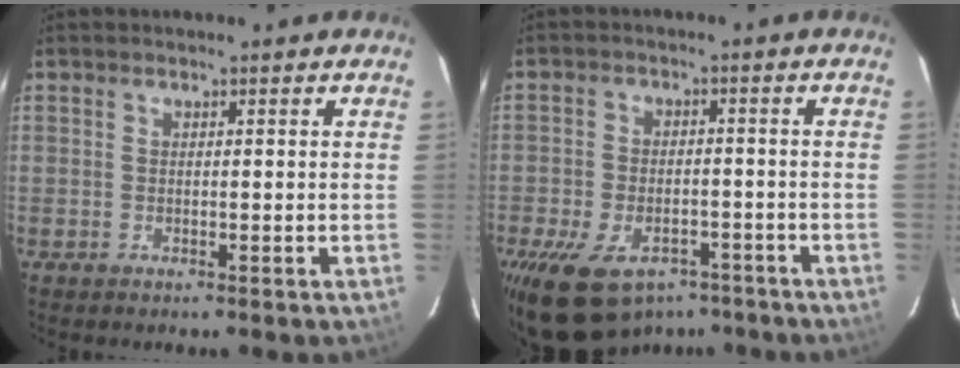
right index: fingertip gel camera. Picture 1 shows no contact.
{"total": 14.6, "force": [-9.8, 8.3, 6.9], "torque": [-0.163, -0.003, -0.143]}